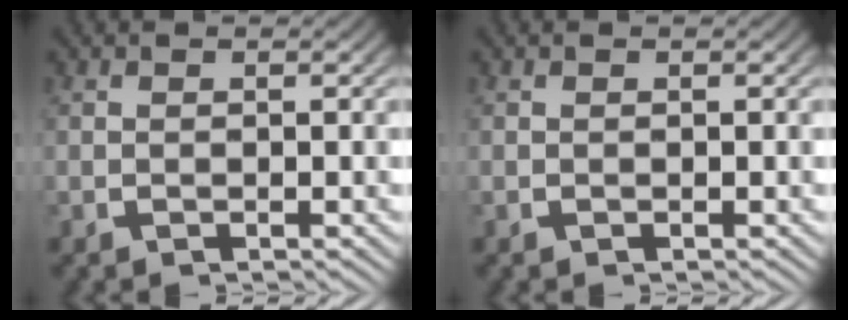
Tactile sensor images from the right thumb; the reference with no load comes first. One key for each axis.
{"total": 0.0}